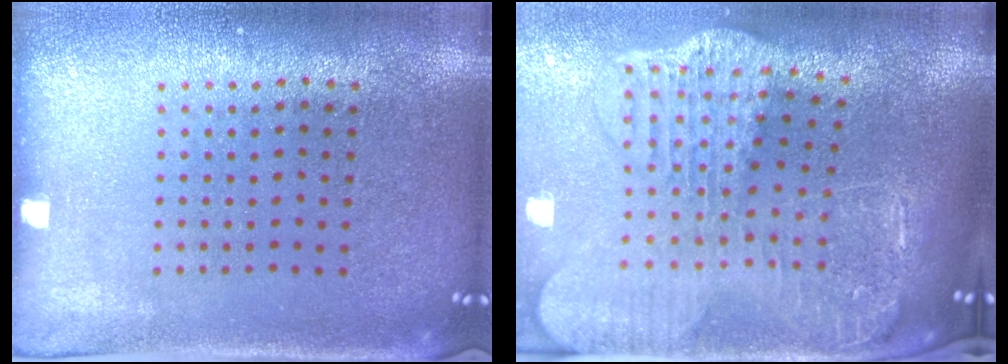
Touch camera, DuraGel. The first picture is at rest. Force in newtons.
{"total": 4.2, "press": 3.1, "slide": 2.7}